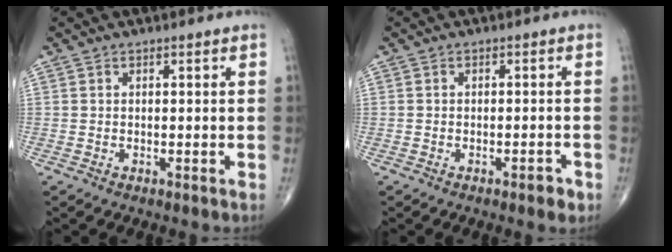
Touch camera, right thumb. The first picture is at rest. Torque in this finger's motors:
{"motor_torque": [0.29, 0.48, -0.15, -0.08, 0.11]}